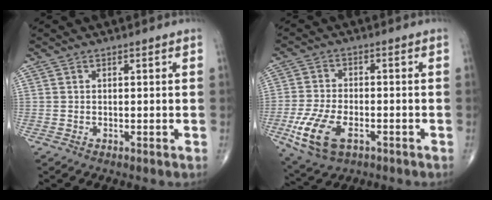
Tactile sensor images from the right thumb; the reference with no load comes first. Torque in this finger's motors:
{"motor_torque": [0.11, -0.09, 0.92, -0.23, 0.32]}